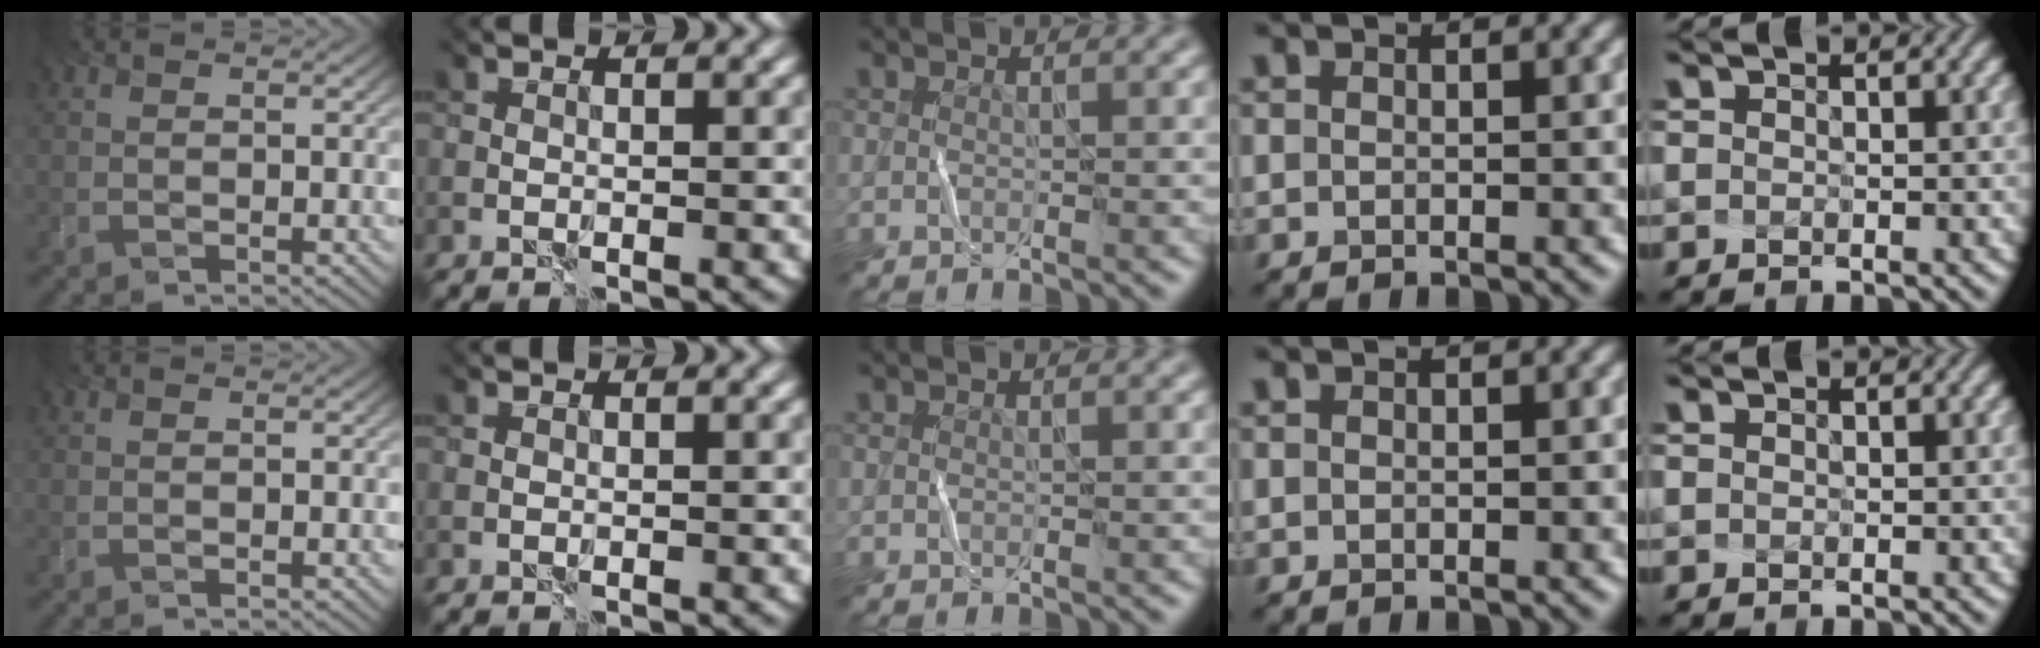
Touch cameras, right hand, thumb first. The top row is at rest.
{}